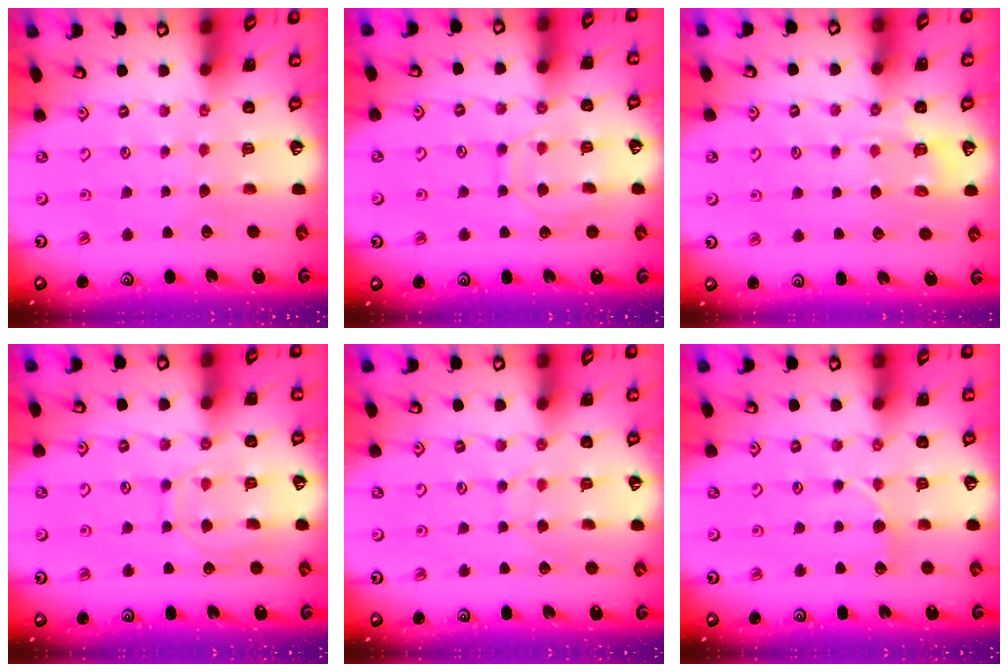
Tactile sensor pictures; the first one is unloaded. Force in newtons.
{"total": 9.1, "press": 9.1, "slide": 1.0}
{"total": 5.1, "press": 4.9, "slide": 1.4}
{"total": 9.1, "press": 9.1, "slide": 1.0}
{"total": 5.2, "press": 5.1, "slide": 0.7}
{"total": 5.2, "press": 5.1, "slide": 0.6}